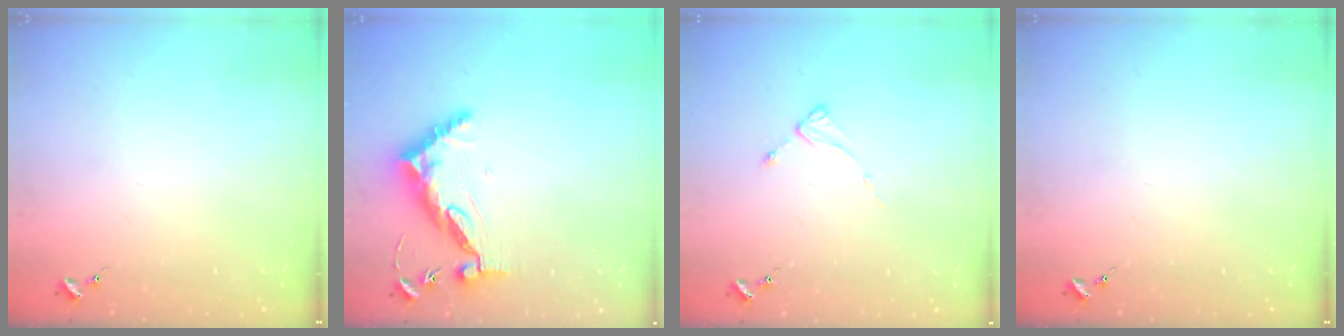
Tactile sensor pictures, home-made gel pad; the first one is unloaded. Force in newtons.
{"total": 10.3, "press": 10.2, "slide": 1.0}
{"total": 2.3, "press": 2.3, "slide": 0.3}
{"total": 0.0}